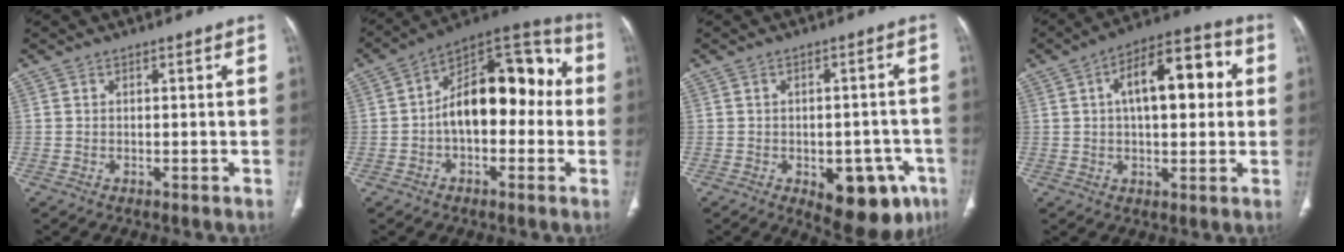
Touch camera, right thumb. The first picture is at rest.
{"total": 17.6, "force": [-0.1, 10.2, 14.4], "torque": [-0.180, 0.055, -0.015]}
{"total": 13.7, "force": [-6.1, 7.1, 10.0], "torque": [-0.088, 0.020, -0.066]}
{"total": 15.0, "force": [3.1, 7.2, 12.8], "torque": [-0.166, 0.028, 0.040]}